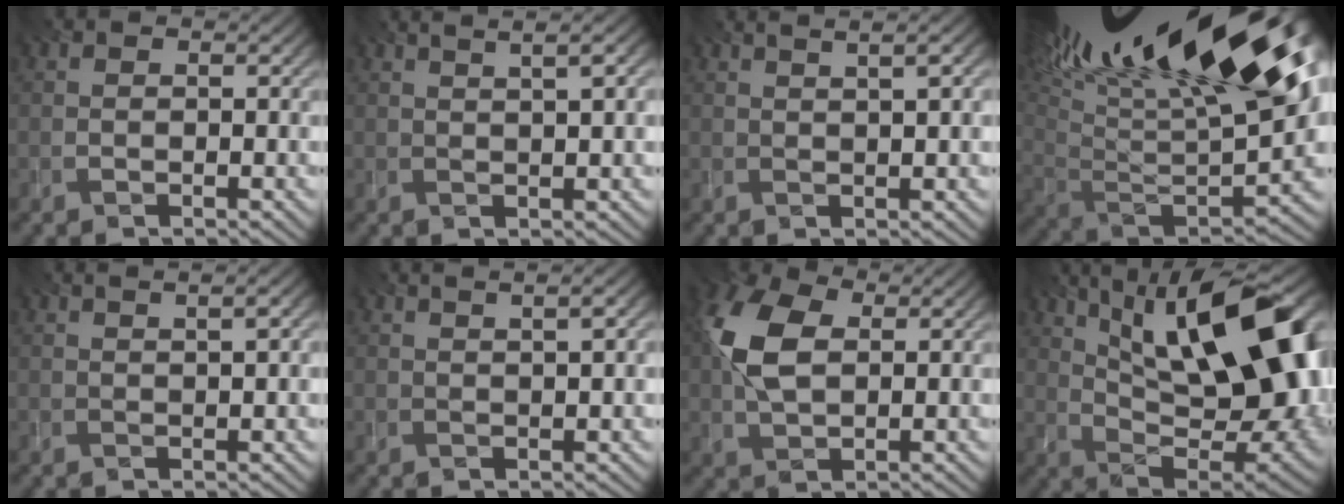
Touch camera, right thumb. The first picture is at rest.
{"total": 3.1, "force": [1.8, -0.1, 2.6], "torque": [-0.039, 0.008, 0.033]}
{"total": 2.7, "force": [1.6, -0.1, 2.2], "torque": [-0.028, 0.005, 0.030]}
{"total": 22.3, "force": [10.7, 8.5, 17.6], "torque": [-0.269, 0.030, 0.210]}
{"total": 2.0, "force": [1.3, -0.3, 1.4], "torque": [-0.017, 0.001, 0.025]}
{"total": 2.3, "force": [1.4, -0.2, 1.7], "torque": [-0.021, 0.003, 0.026]}
{"total": 9.1, "force": [2.0, 5.4, 7.0], "torque": [-0.177, 0.014, 0.033]}
{"total": 18.0, "force": [6.2, 7.3, 15.2], "torque": [-0.235, 0.025, 0.103]}